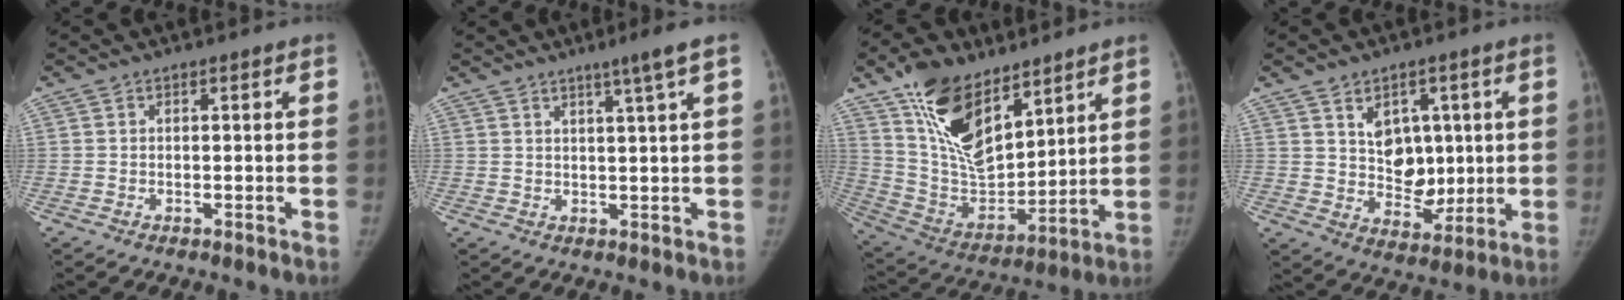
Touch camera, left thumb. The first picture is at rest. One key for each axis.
{"total": 4.2, "fx": 2.4, "fy": -0.9, "fz": 3.4, "tx": -0.057, "ty": -0.013, "tz": 0.040}
{"total": 19.5, "fx": 12.0, "fy": 9.5, "fz": 12.1, "tx": -0.178, "ty": -0.063, "tz": 0.235}
{"total": 9.8, "fx": 2.7, "fy": 7.3, "fz": 5.9, "tx": -0.048, "ty": -0.024, "tz": 0.059}